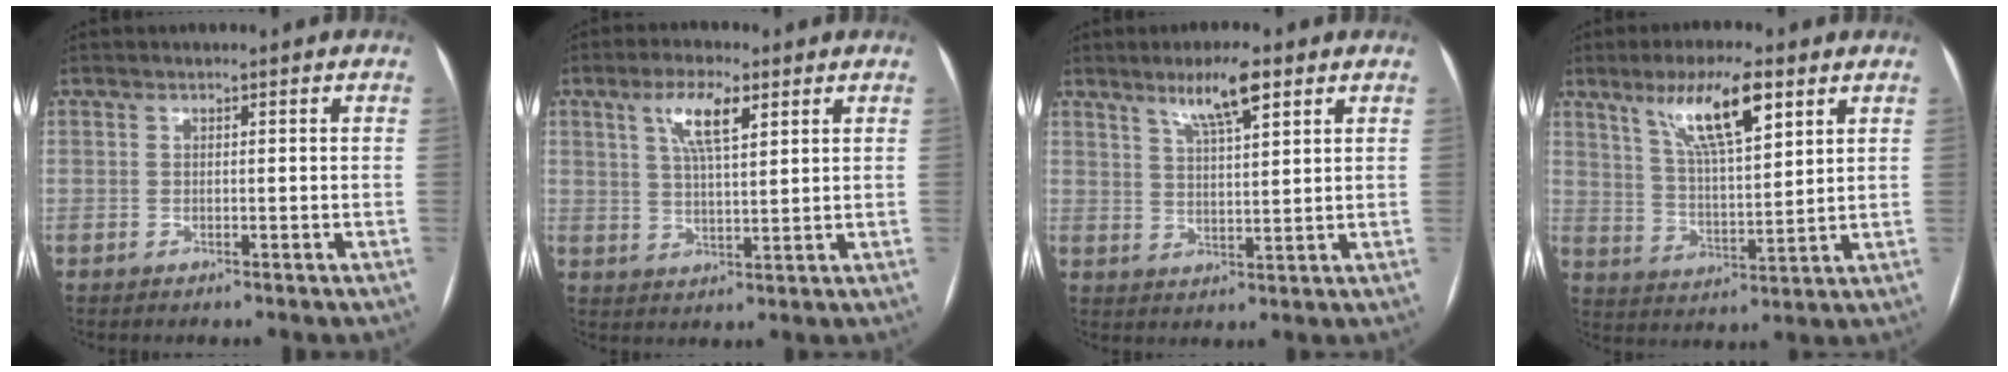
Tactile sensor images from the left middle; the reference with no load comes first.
{"total": 6.8, "force": [3.3, 1.6, 5.8], "torque": [-0.112, 0.008, 0.061]}
{"total": 6.9, "force": [4.3, 0.8, 5.2], "torque": [-0.096, 0.004, 0.077]}
{"total": 11.2, "force": [6.4, 2.2, 9.0], "torque": [-0.167, 0.006, 0.116]}